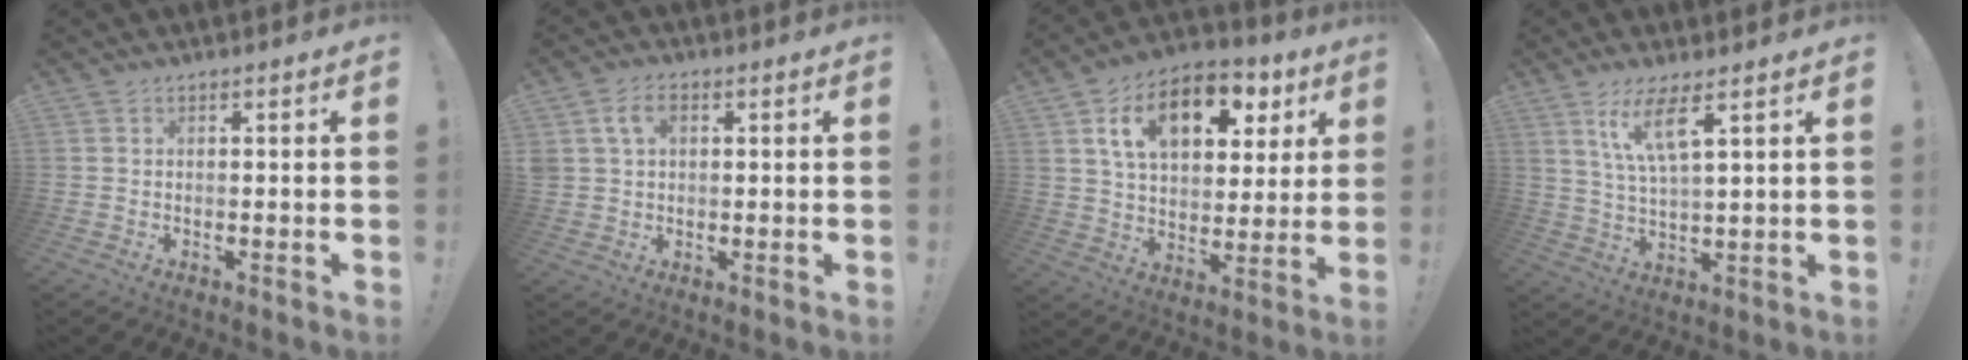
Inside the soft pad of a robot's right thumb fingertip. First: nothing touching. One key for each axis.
{"total": 5.8, "fx": 2.1, "fy": 4.0, "fz": 3.6, "tx": -0.064, "ty": 0.009, "tz": 0.040}
{"total": 16.7, "fx": 7.7, "fy": 10.2, "fz": 10.7, "tx": -0.161, "ty": -0.029, "tz": 0.132}
{"total": 9.8, "fx": 5.5, "fy": 1.8, "fz": 7.9, "tx": -0.144, "ty": -0.015, "tz": 0.093}